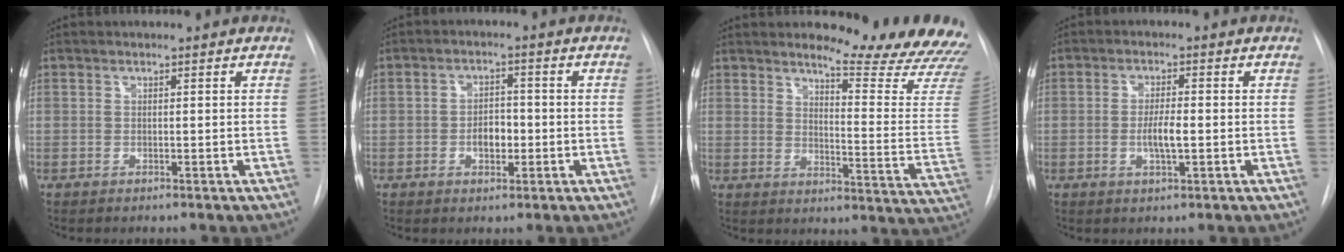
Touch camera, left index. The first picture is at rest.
{"total": 3.8, "force": [-0.9, 2.2, 2.9], "torque": [-0.045, 0.006, -0.013]}
{"total": 17.4, "force": [16.3, 0.9, 6.1], "torque": [-0.070, -0.133, 0.179]}
{"total": 3.8, "force": [-0.6, 0.8, 3.7], "torque": [-0.070, -0.002, -0.010]}